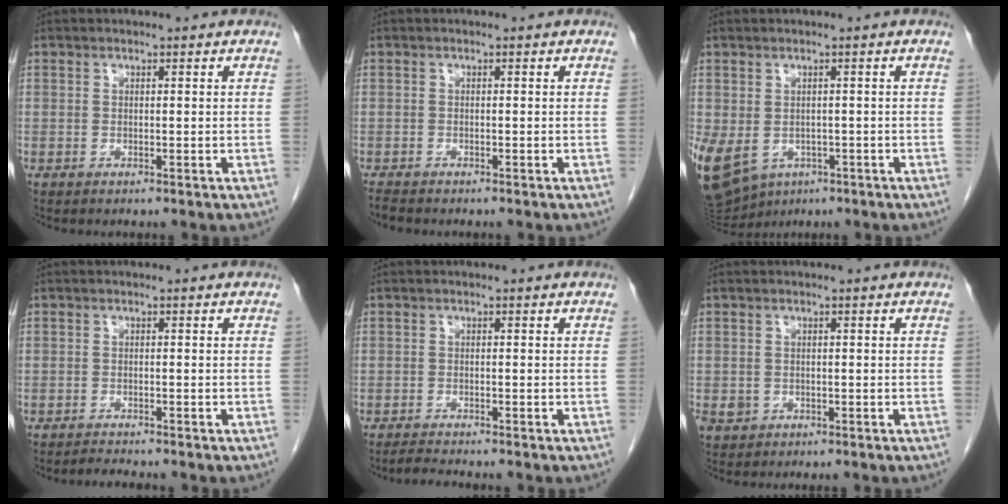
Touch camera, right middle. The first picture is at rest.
{"total": 1.3, "force": [-1.2, 0.2, 0.3], "torque": [-0.014, -0.004, -0.020]}
{"total": 19.8, "force": [-8.6, 14.9, 9.8], "torque": [-0.311, -0.032, -0.118]}
{"total": 1.3, "force": [-1.3, -0.3, 0.2], "torque": [-0.011, -0.008, -0.020]}
{"total": 1.6, "force": [-1.6, -0.4, 0.4], "torque": [-0.019, -0.011, -0.030]}
{"total": 1.6, "force": [-0.5, 1.5, 0.5], "torque": [-0.008, 0.005, 0.000]}